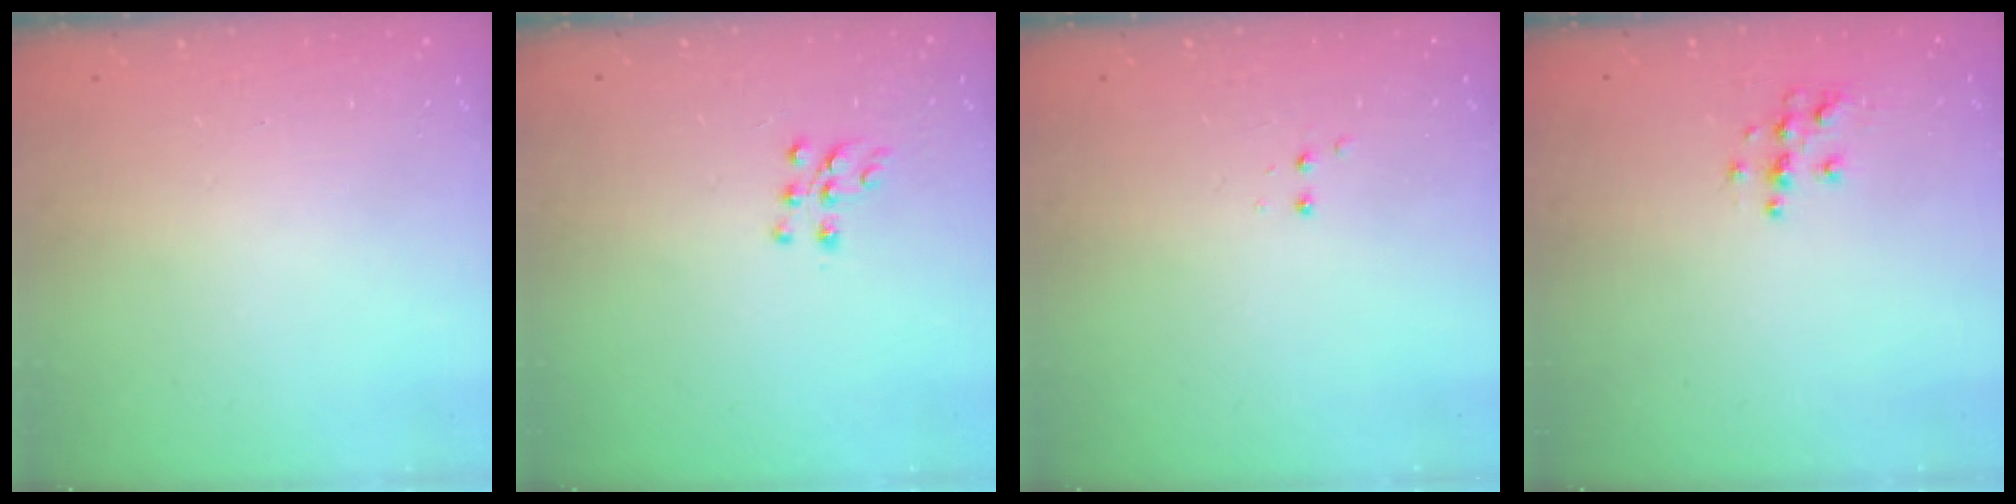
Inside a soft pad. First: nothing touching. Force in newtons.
{"total": 6.9, "press": 6.8, "slide": 0.6}
{"total": 2.8, "press": 2.8, "slide": 0.6}
{"total": 5.6, "press": 5.6, "slide": 0.2}